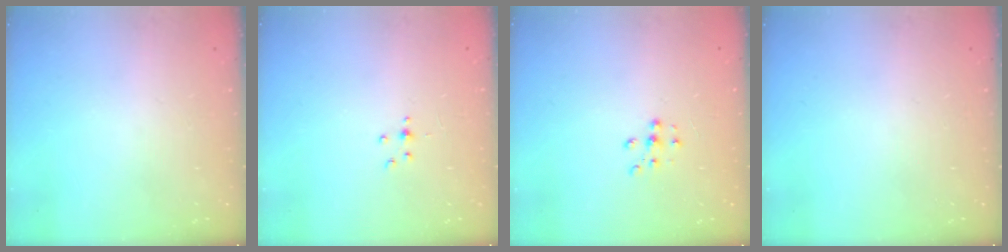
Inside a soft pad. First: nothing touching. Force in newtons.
{"total": 2.0, "press": 1.9, "slide": 0.5}
{"total": 6.3, "press": 6.3, "slide": 0.9}
{"total": 0.0}